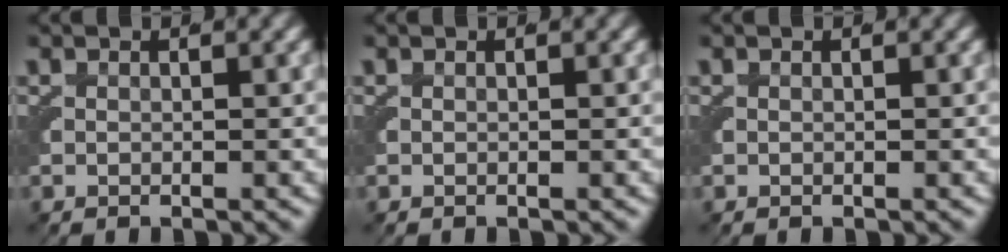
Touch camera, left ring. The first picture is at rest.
{"total": 0.0}
{"total": 0.0}